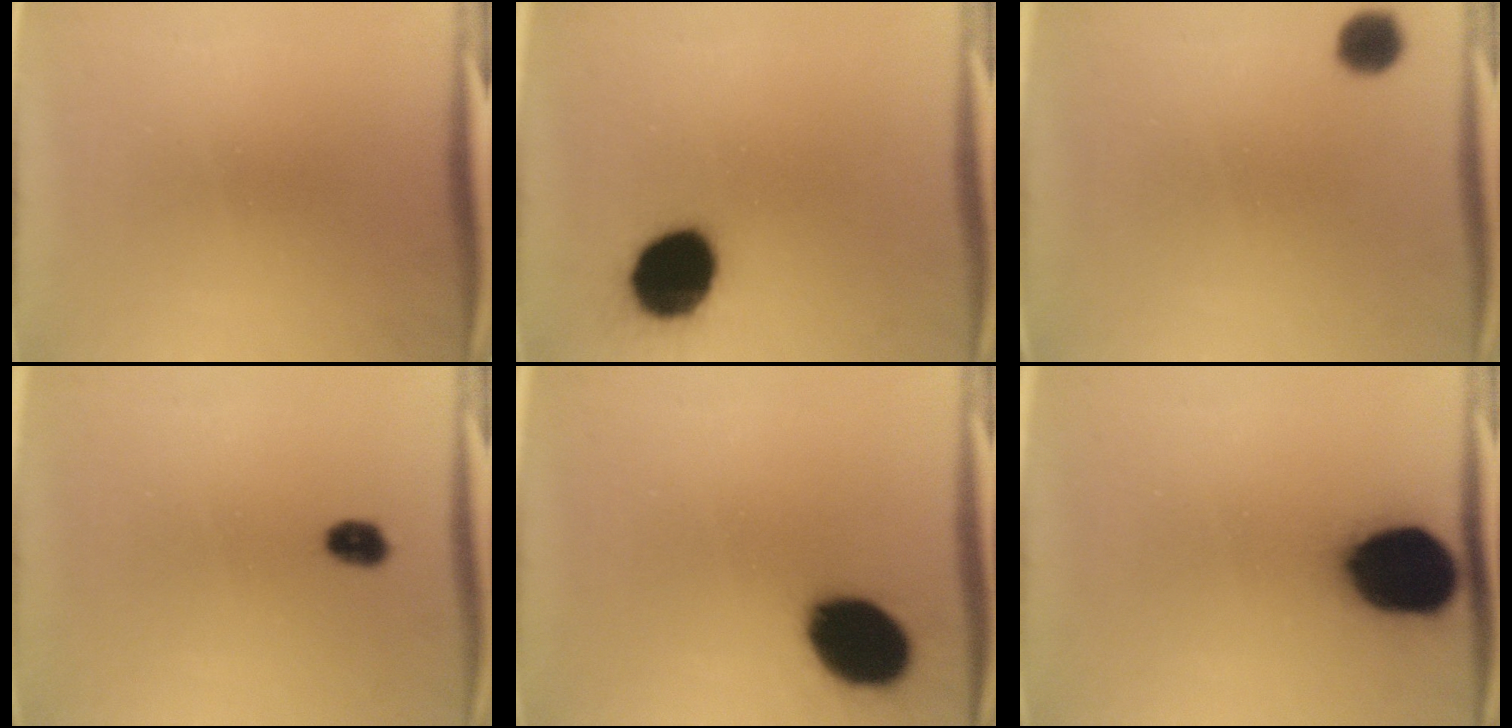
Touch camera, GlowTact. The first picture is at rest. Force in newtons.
{"total": 15.7}
{"total": 4.2}
{"total": 2.8}
{"total": 14.8}
{"total": 19.8}